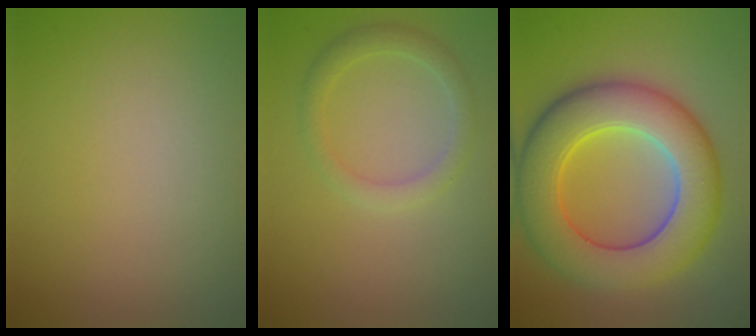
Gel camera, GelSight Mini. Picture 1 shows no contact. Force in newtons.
{"total": 2.1, "press": 2.1, "slide": 0.1}
{"total": 10.2, "press": 10.2, "slide": 0.2}